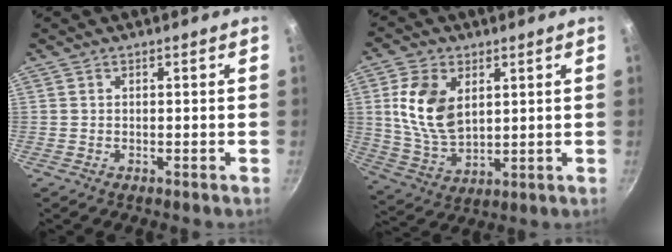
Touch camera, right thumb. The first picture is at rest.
{"total": 12.5, "force": [3.2, 7.9, 9.1], "torque": [-0.160, -0.021, 0.071]}